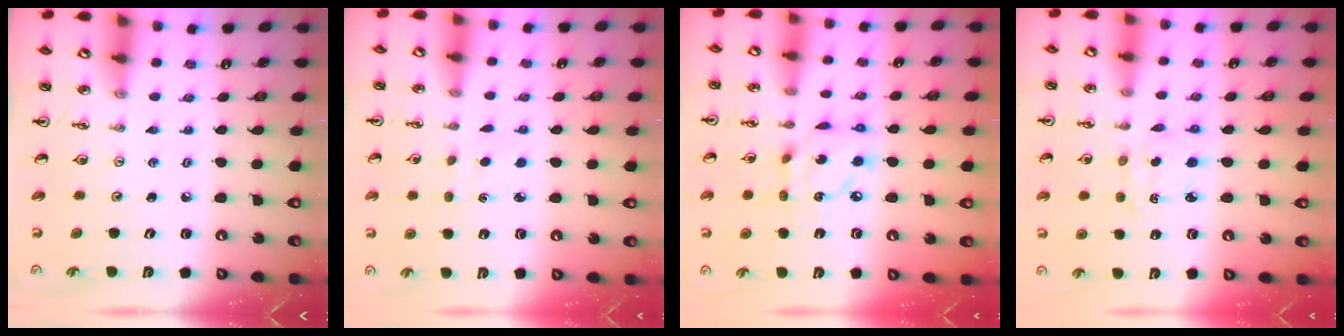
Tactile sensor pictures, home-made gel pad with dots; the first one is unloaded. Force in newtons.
{"total": 2.7, "press": 2.6, "slide": 0.3}
{"total": 11.9, "press": 11.9, "slide": 0.8}
{"total": 2.9, "press": 2.9, "slide": 0.2}